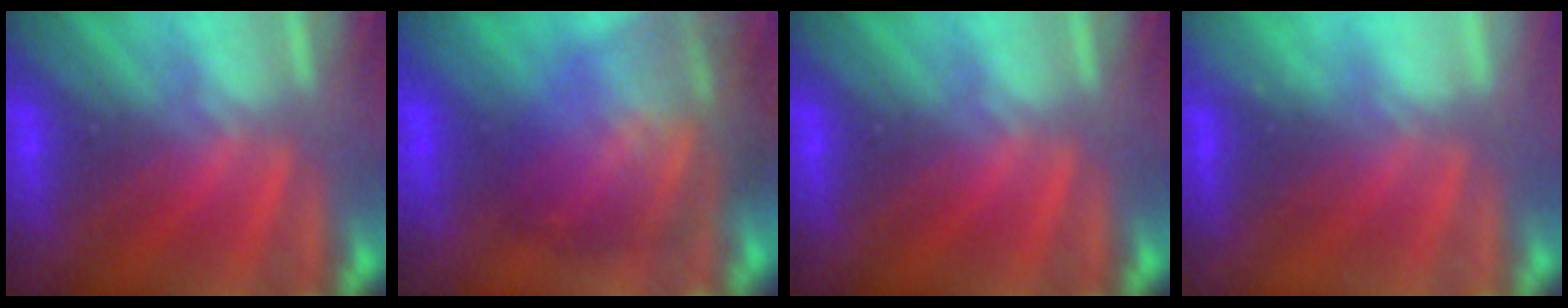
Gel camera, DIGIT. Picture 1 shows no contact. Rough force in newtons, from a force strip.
{"total": 7.4}
{"total": 0.0}
{"total": 2.2}